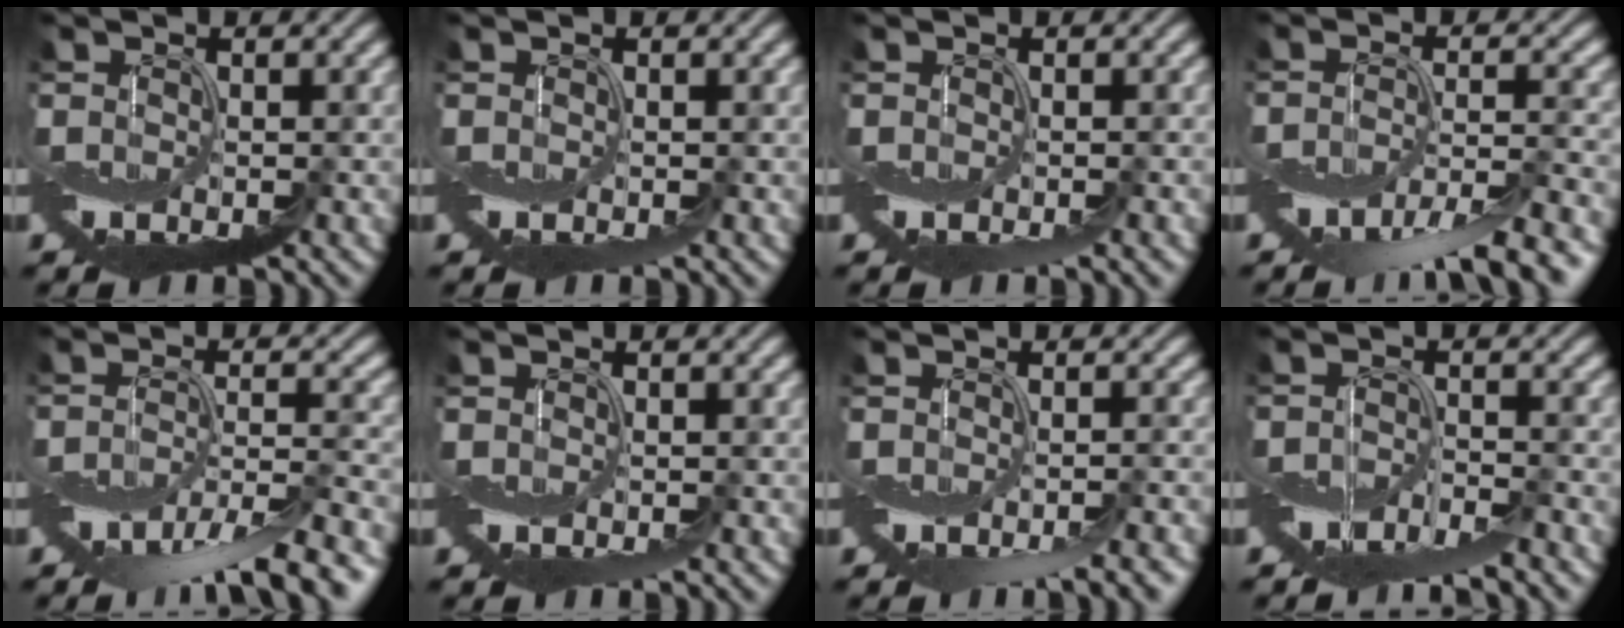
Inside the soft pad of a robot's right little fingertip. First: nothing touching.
{"total": 0.5, "force": [0.0, 0.4, 0.2], "torque": [-0.005, 0.001, 0.000]}
{"total": 0.9, "force": [-0.6, -0.2, 0.6], "torque": [-0.007, -0.006, -0.010]}
{"total": 7.0, "force": [-4.8, 1.3, 4.9], "torque": [-0.080, -0.009, -0.084]}
{"total": 7.9, "force": [-5.4, 1.6, 5.5], "torque": [-0.093, -0.008, -0.095]}
{"total": 0.0}
{"total": 3.3, "force": [-2.4, 0.1, 2.3], "torque": [-0.028, -0.009, -0.035]}
{"total": 4.9, "force": [-4.2, 0.7, 2.4], "torque": [-0.036, -0.003, -0.081]}